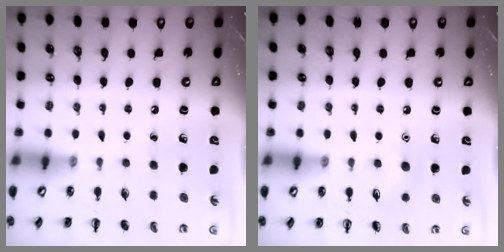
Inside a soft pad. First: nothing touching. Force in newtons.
{"total": 5.2, "press": 5.0, "slide": 1.5}